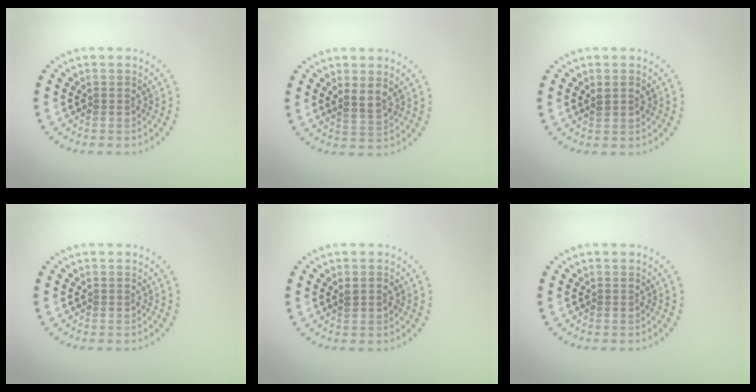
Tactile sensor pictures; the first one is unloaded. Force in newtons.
{"total": 1.7, "press": 1.5, "slide": 0.8}
{"total": 1.2, "press": 1.2, "slide": 0.1}
{"total": 0.0}
{"total": 1.1, "press": 1.1, "slide": 0.1}
{"total": 0.0}